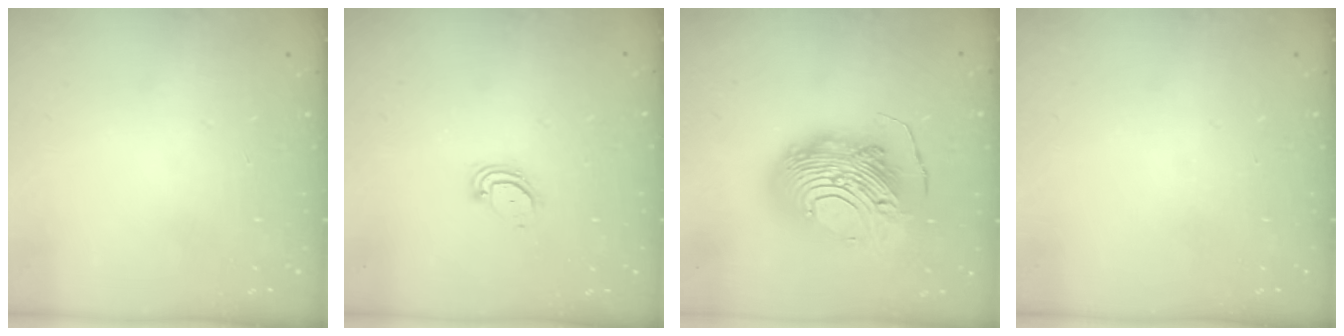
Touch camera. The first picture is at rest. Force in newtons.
{"total": 3.4, "press": 3.4, "slide": 0.2}
{"total": 20.9, "press": 20.8, "slide": 2.0}
{"total": 0.0}